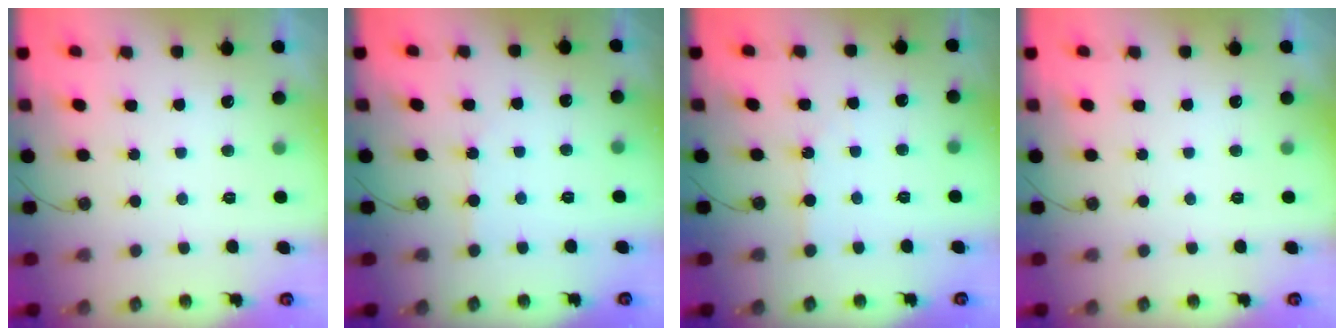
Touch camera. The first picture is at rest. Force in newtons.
{"total": 2.1, "press": 2.0, "slide": 0.4}
{"total": 2.2, "press": 2.2, "slide": 0.3}
{"total": 0.0}